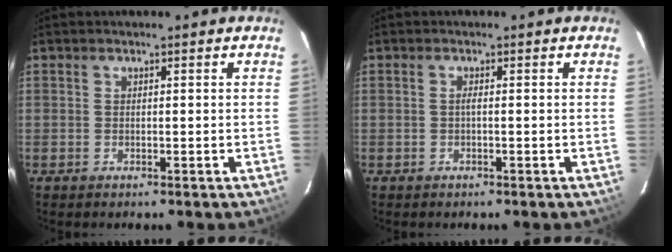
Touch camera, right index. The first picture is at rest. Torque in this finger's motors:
{"motor_torque": [0.33, 0.28, -0.02, 0.03]}